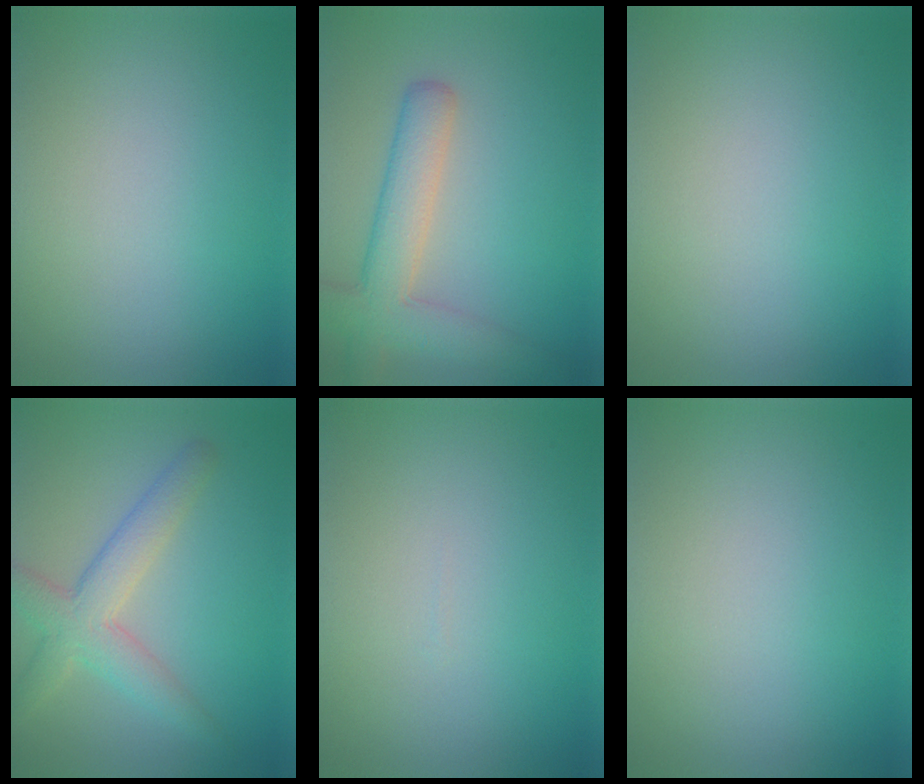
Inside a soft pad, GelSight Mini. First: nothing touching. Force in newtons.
{"total": 5.4, "press": 5.4, "slide": 0.3}
{"total": 0.0}
{"total": 4.6, "press": 4.6, "slide": 0.3}
{"total": 0.0}
{"total": 0.0}